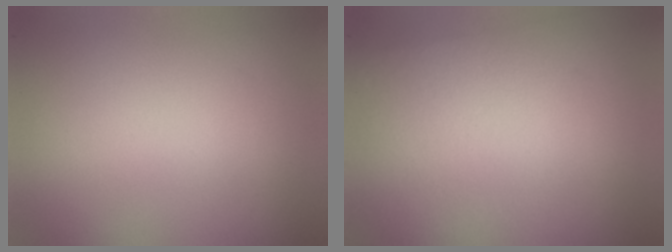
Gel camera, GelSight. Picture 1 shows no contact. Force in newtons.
{"total": 2.9}